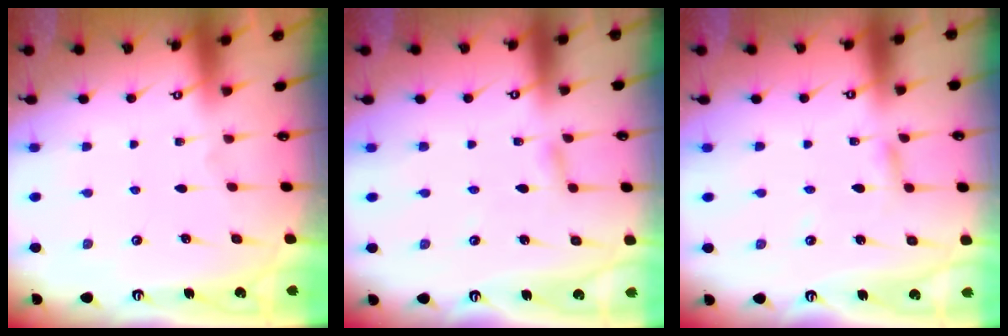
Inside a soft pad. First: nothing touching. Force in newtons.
{"total": 3.0, "press": 2.9, "slide": 0.4}
{"total": 2.7, "press": 2.7, "slide": 0.1}